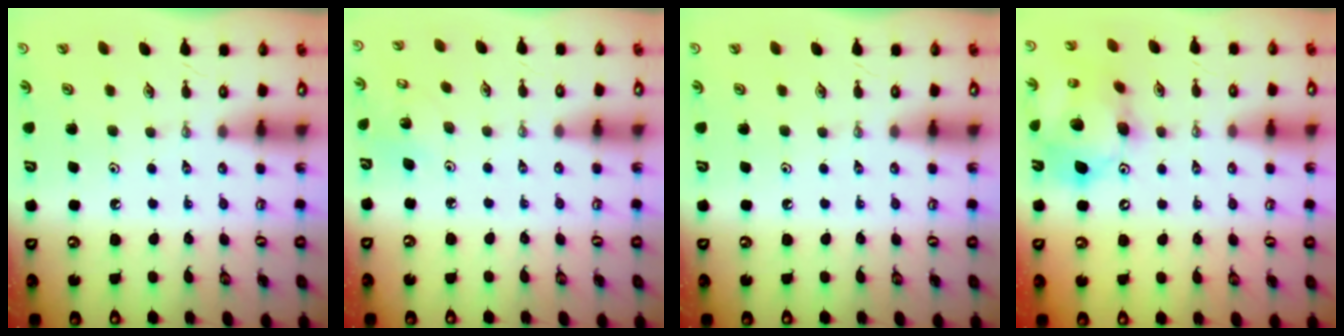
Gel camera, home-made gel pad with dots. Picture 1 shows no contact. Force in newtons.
{"total": 4.2, "press": 4.2, "slide": 0.2}
{"total": 0.0}
{"total": 14.4, "press": 14.2, "slide": 2.3}